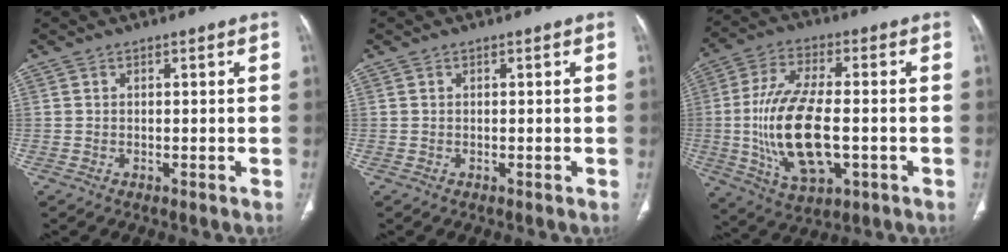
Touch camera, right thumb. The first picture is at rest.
{"total": 0.0}
{"total": 17.7, "force": [-2.2, 8.2, 15.6], "torque": [-0.304, 0.005, -0.031]}